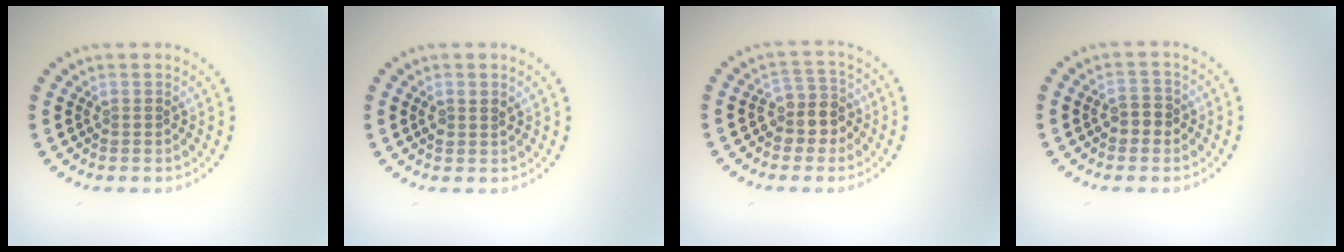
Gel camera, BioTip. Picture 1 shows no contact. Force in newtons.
{"total": 1.0, "press": 0.9, "slide": 0.4}
{"total": 2.9, "press": 2.4, "slide": 1.5}
{"total": 1.9, "press": 1.8, "slide": 0.5}